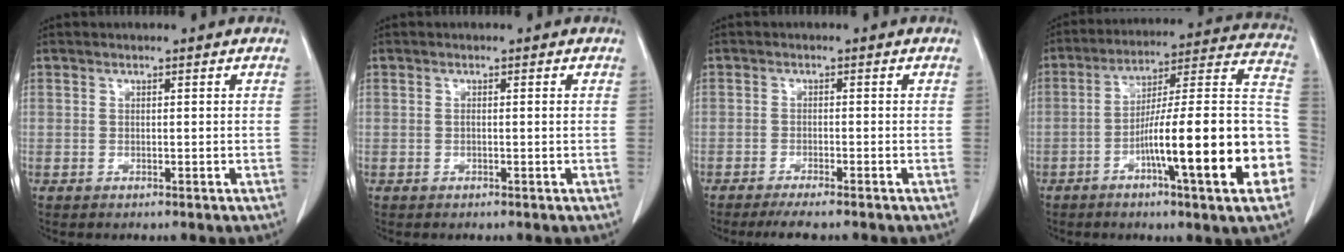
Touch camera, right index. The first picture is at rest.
{"total": 0.7, "force": [-0.1, -0.1, 0.7], "torque": [-0.015, -0.002, 0.001]}
{"total": 4.3, "force": [-3.6, 0.1, 2.3], "torque": [-0.034, -0.007, -0.057]}
{"total": 22.9, "force": [-7.0, 1.3, 21.7], "torque": [-0.245, 0.016, -0.105]}